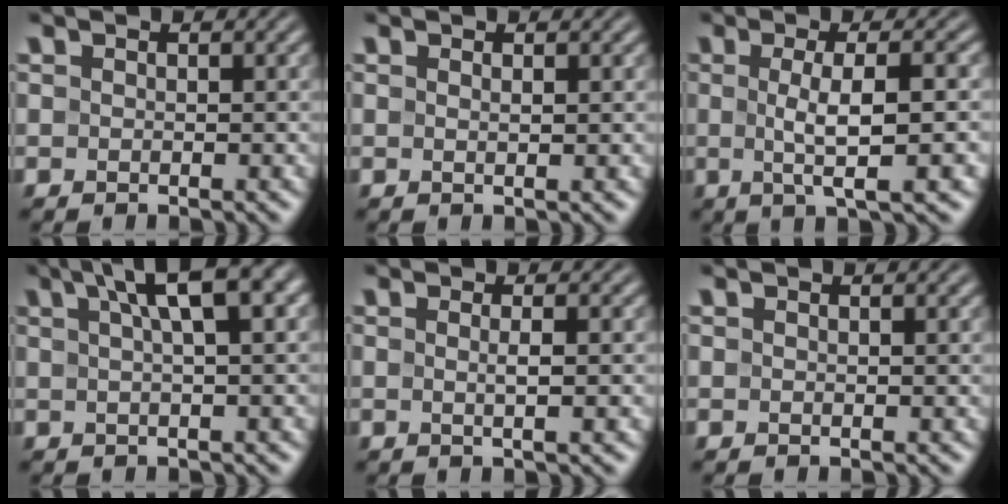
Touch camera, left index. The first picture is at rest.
{"total": 0.8, "force": [0.3, 0.2, 0.7], "torque": [-0.006, 0.004, 0.002]}
{"total": 5.3, "force": [-0.3, 1.2, 5.1], "torque": [-0.084, 0.000, -0.004]}
{"total": 6.3, "force": [2.8, 1.5, 5.4], "torque": [-0.067, 0.019, 0.040]}
{"total": 1.6, "force": [0.1, 0.4, 1.6], "torque": [-0.026, 0.003, -0.004]}
{"total": 0.7, "force": [0.5, 0.2, 0.4], "torque": [-0.002, 0.004, 0.006]}